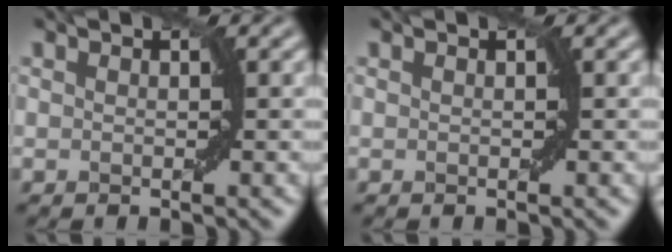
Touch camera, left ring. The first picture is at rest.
{"total": 0.0}